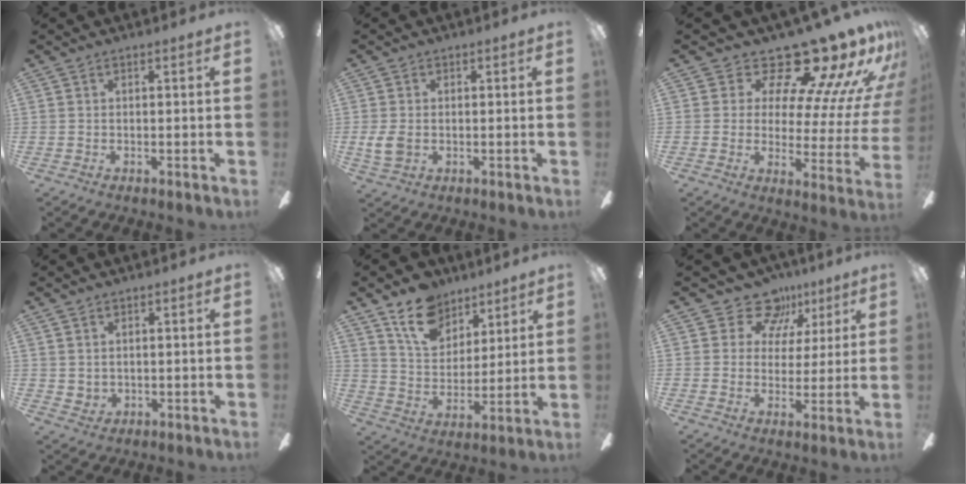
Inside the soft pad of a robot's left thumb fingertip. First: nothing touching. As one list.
[{"total": 4.9, "force": [-0.5, 3.6, 3.3], "torque": [-0.082, 0.000, -0.011]}, {"total": 18.2, "force": [15.0, 6.0, 8.5], "torque": [-0.133, -0.123, 0.251]}, {"total": 2.3, "force": [1.7, 1.6, 0.2], "torque": [-0.007, -0.005, 0.031]}, {"total": 14.5, "force": [9.8, 9.0, 5.8], "torque": [-0.092, -0.046, 0.185]}, {"total": 10.8, "force": [7.2, 7.5, 3.0], "torque": [-0.053, -0.044, 0.136]}]